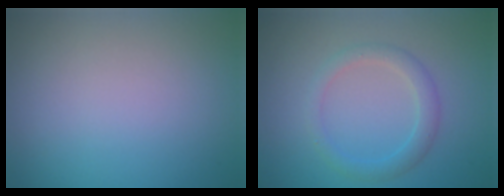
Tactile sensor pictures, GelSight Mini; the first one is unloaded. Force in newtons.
{"total": 2.2, "press": 2.2, "slide": 0.1}